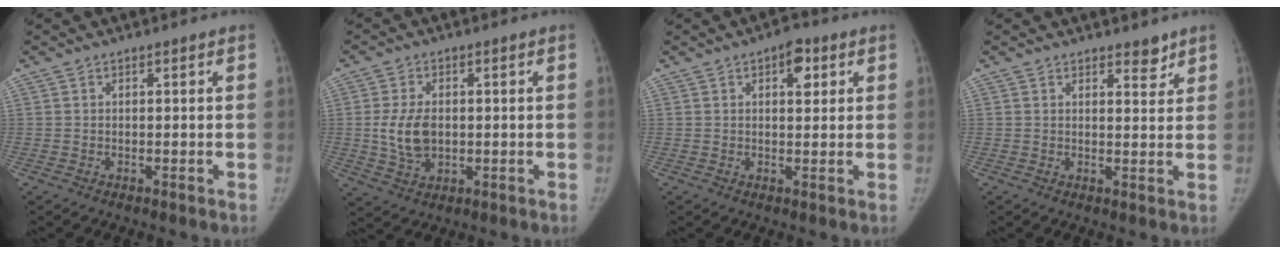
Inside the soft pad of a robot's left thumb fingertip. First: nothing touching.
{"total": 7.4, "force": [0.1, 4.8, 5.7], "torque": [-0.103, -0.002, 0.009]}
{"total": 4.7, "force": [2.0, 2.4, 3.5], "torque": [-0.030, -0.003, 0.023]}
{"total": 2.8, "force": [2.3, 1.2, 1.2], "torque": [-0.001, -0.018, 0.034]}